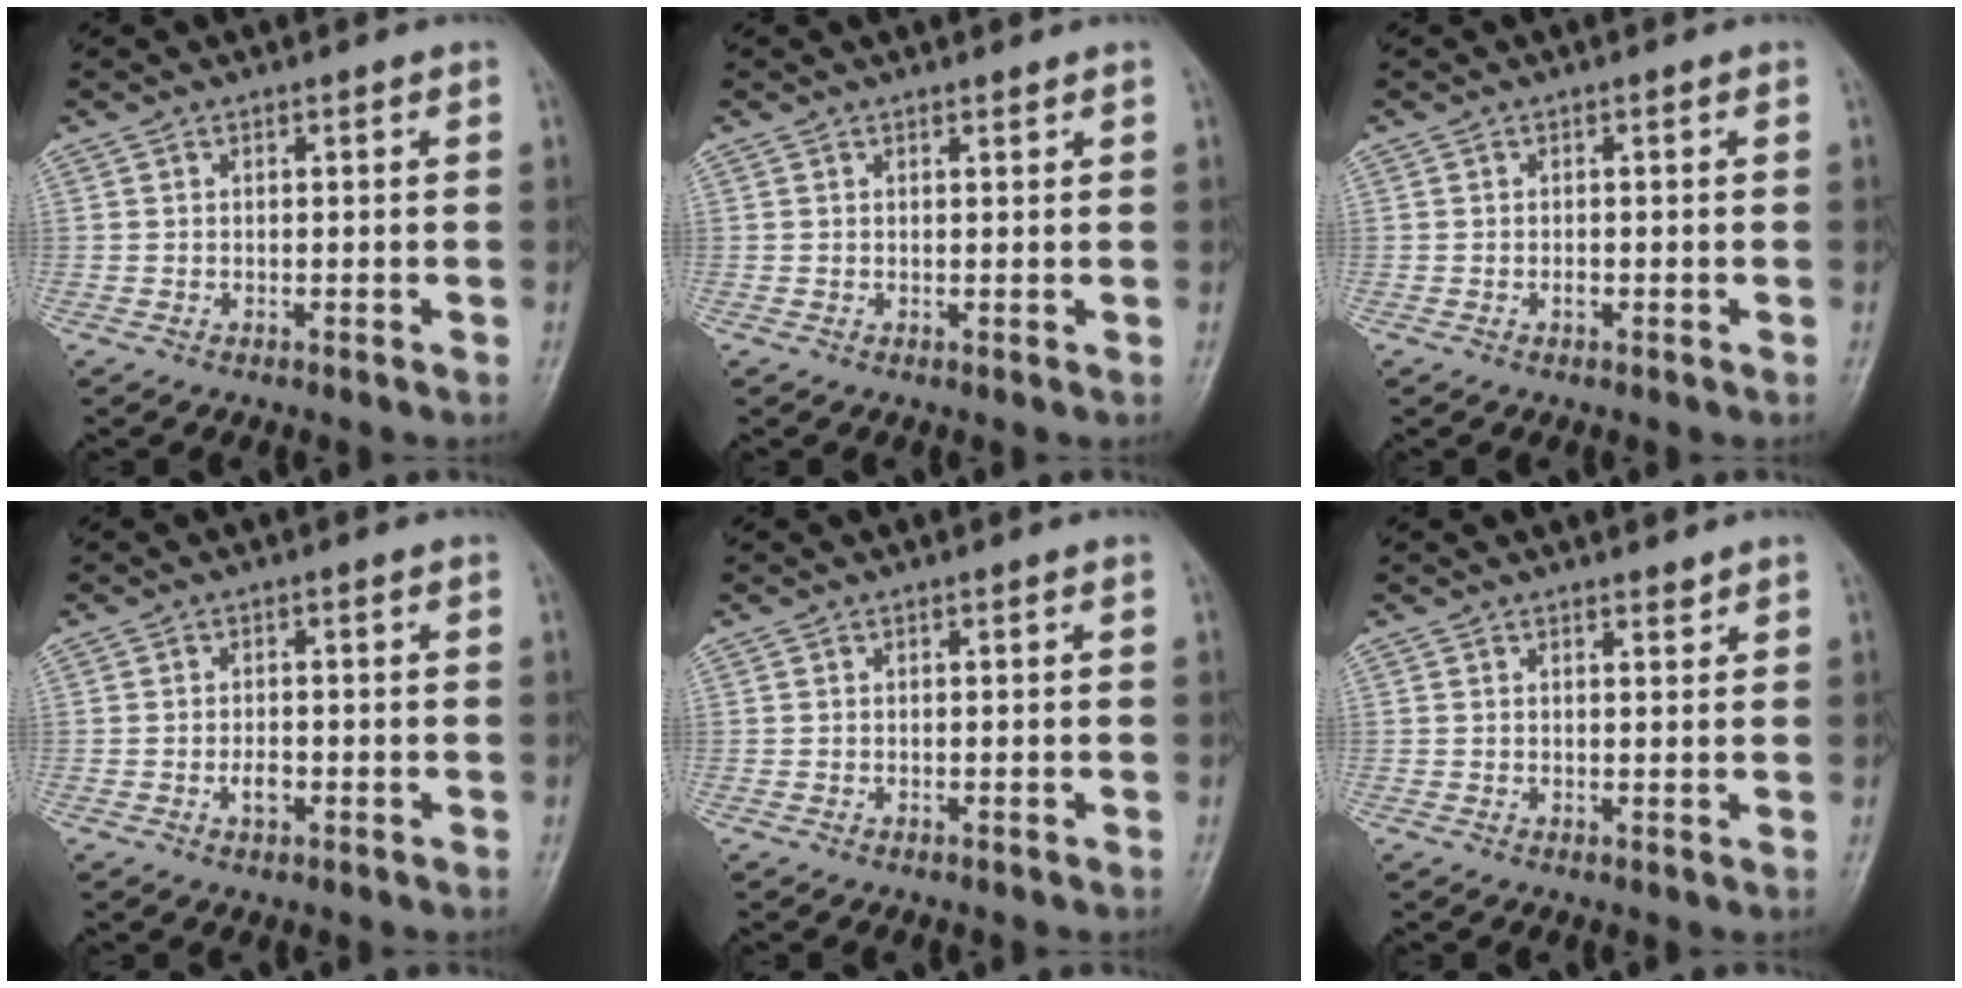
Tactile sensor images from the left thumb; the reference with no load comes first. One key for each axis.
{"total": 0.7, "fx": 0.6, "fy": 0.1, "fz": 0.2, "tx": -0.006, "ty": -0.006, "tz": 0.010}
{"total": 0.7, "fx": -0.2, "fy": 0.4, "fz": 0.5, "tx": -0.007, "ty": 0.000, "tz": -0.006}
{"total": 2.4, "fx": -0.8, "fy": 1.3, "fz": 1.8, "tx": -0.028, "ty": 0.004, "tz": -0.014}
{"total": 0.0}
{"total": 1.3, "fx": 1.2, "fy": 0.4, "fz": 0.4, "tx": -0.002, "ty": -0.010, "tz": 0.017}